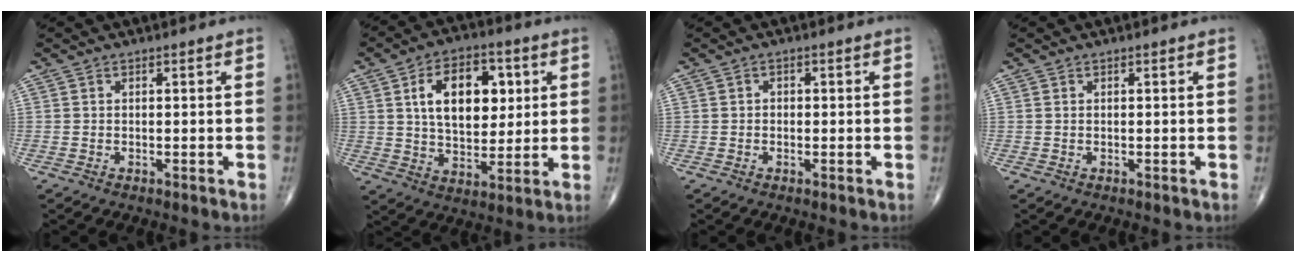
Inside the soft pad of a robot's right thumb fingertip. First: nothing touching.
{"total": 15.0, "force": [3.9, 9.0, 11.3], "torque": [-0.143, -0.006, 0.066]}
{"total": 0.8, "force": [-0.1, 0.7, 0.3], "torque": [0.000, 0.004, -0.005]}
{"total": 0.0}